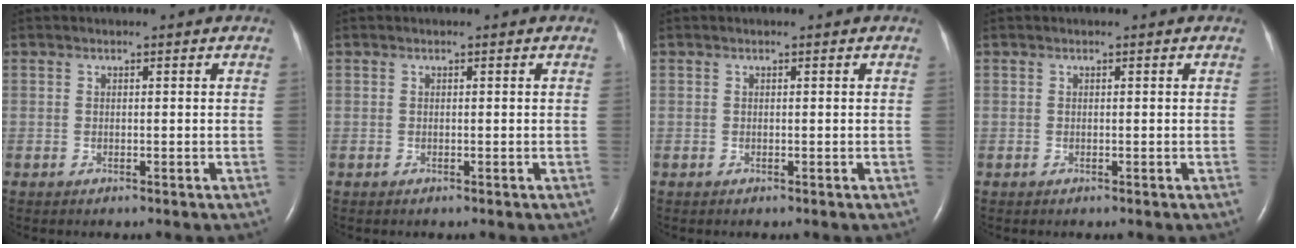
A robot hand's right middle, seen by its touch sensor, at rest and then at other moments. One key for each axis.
{"total": 0.0}
{"total": 0.0}
{"total": 0.0}